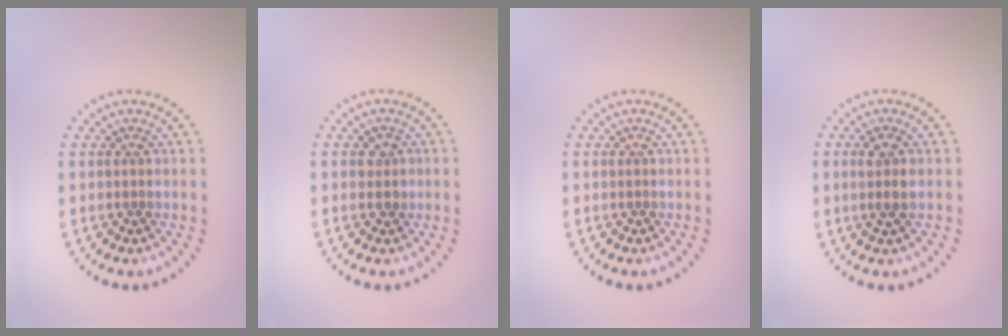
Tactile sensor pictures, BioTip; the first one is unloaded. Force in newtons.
{"total": 1.5, "press": 1.4, "slide": 0.6}
{"total": 0.0}
{"total": 1.8, "press": 1.6, "slide": 0.7}